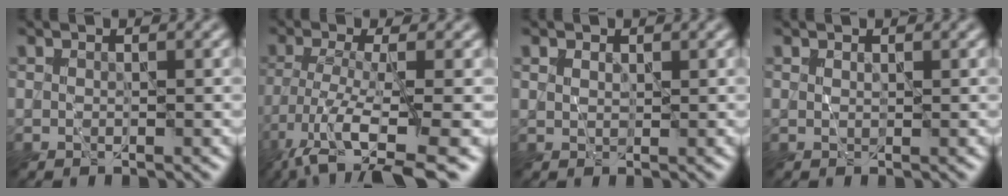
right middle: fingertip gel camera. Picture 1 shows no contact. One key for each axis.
{"total": 9.1, "fx": -5.7, "fy": 2.2, "fz": 6.8, "tx": -0.123, "ty": -0.009, "tz": -0.101}
{"total": 0.9, "fx": 0.6, "fy": 0.6, "fz": 0.4, "tx": -0.008, "ty": -0.001, "tz": 0.013}
{"total": 0.0}